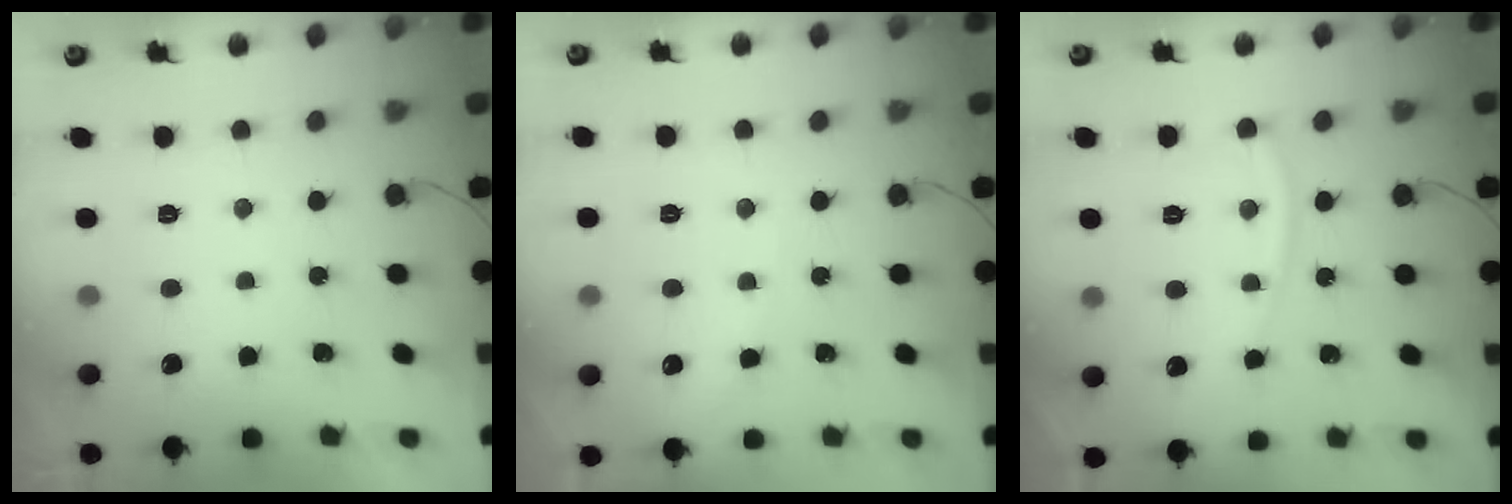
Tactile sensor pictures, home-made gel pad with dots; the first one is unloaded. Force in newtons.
{"total": 2.7, "press": 2.7, "slide": 0.4}
{"total": 7.9, "press": 7.9, "slide": 1.0}